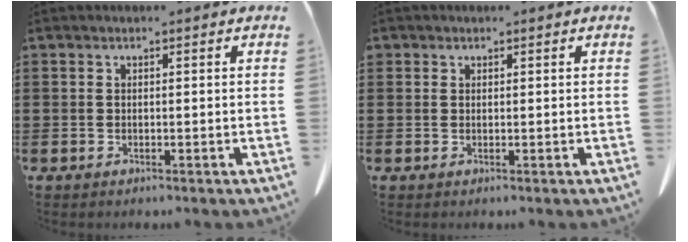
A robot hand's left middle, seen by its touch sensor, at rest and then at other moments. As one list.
[{"total": 0.7, "force": [0.5, 0.5, 0.1], "torque": [-0.003, 0.003, 0.010]}]